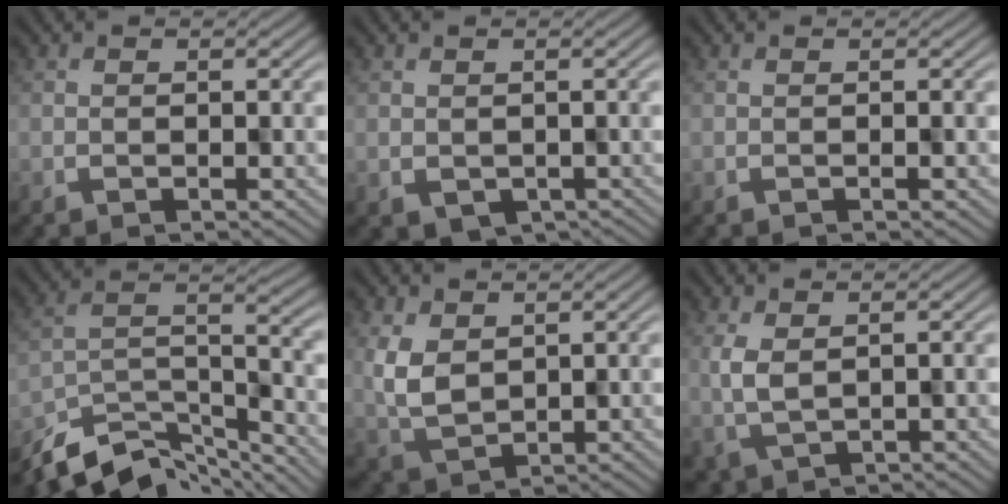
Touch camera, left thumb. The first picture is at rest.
{"total": 2.4, "force": [-0.7, 2.0, 1.1], "torque": [-0.015, -0.006, -0.002]}
{"total": 0.0}
{"total": 9.3, "force": [-6.9, 3.8, 4.9], "torque": [-0.100, -0.008, -0.120]}
{"total": 5.8, "force": [1.1, 4.2, 3.9], "torque": [-0.094, -0.017, 0.029]}
{"total": 3.4, "force": [0.5, 2.2, 2.5], "torque": [-0.070, -0.014, 0.014]}